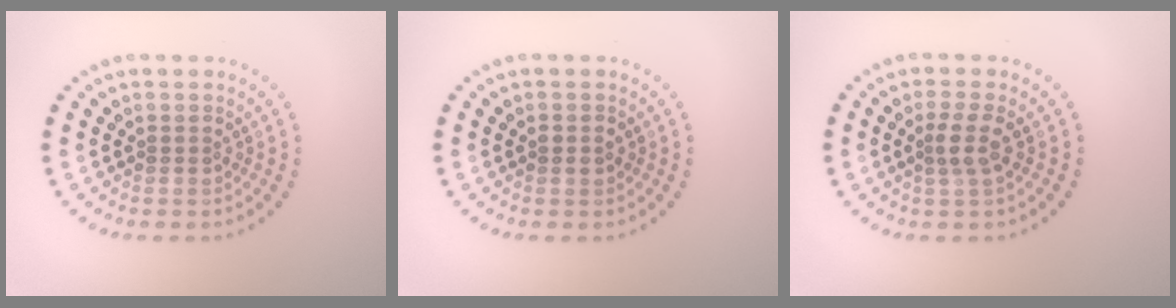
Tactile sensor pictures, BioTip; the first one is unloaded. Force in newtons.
{"total": 1.1, "press": 1.1, "slide": 0.1}
{"total": 1.9, "press": 1.6, "slide": 1.1}